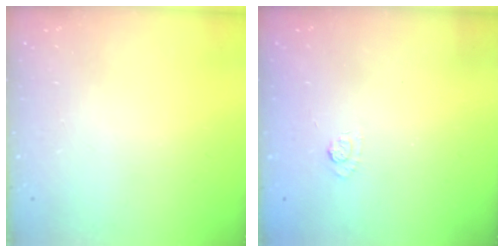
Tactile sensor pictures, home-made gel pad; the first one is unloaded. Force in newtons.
{"total": 2.2, "press": 1.6, "slide": 1.4}